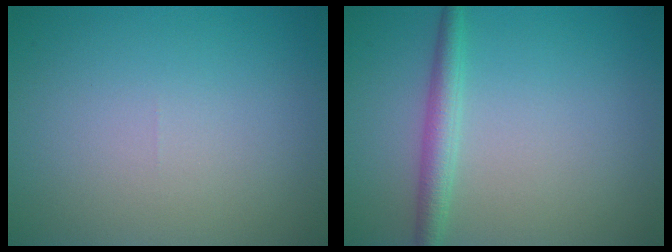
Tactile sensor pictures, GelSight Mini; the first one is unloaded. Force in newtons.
{"total": 2.4, "press": 2.4, "slide": 0.0}